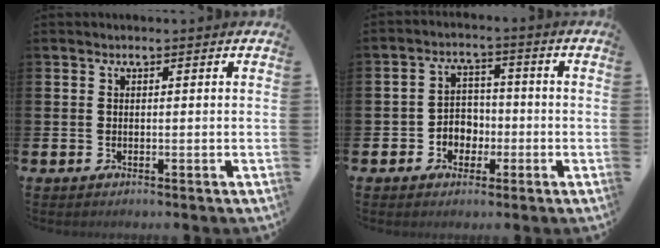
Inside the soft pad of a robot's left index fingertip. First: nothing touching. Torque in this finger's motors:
{"motor_torque": [0.25, 0.19, 0.08, 0.08]}